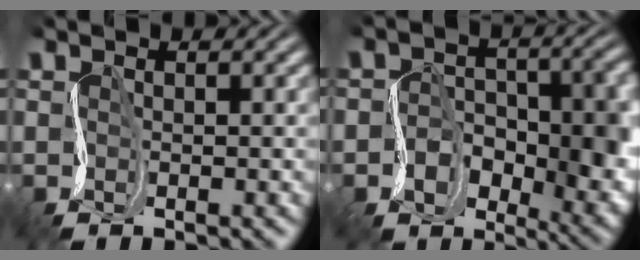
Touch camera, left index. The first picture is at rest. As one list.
[{"total": 8.8, "force": [-1.6, 5.9, 6.4], "torque": [-0.092, -0.013, -0.021]}]